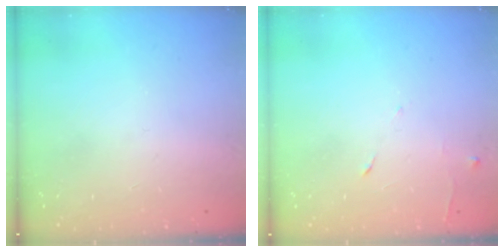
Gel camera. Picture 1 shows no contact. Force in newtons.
{"total": 5.1, "press": 5.1, "slide": 0.8}